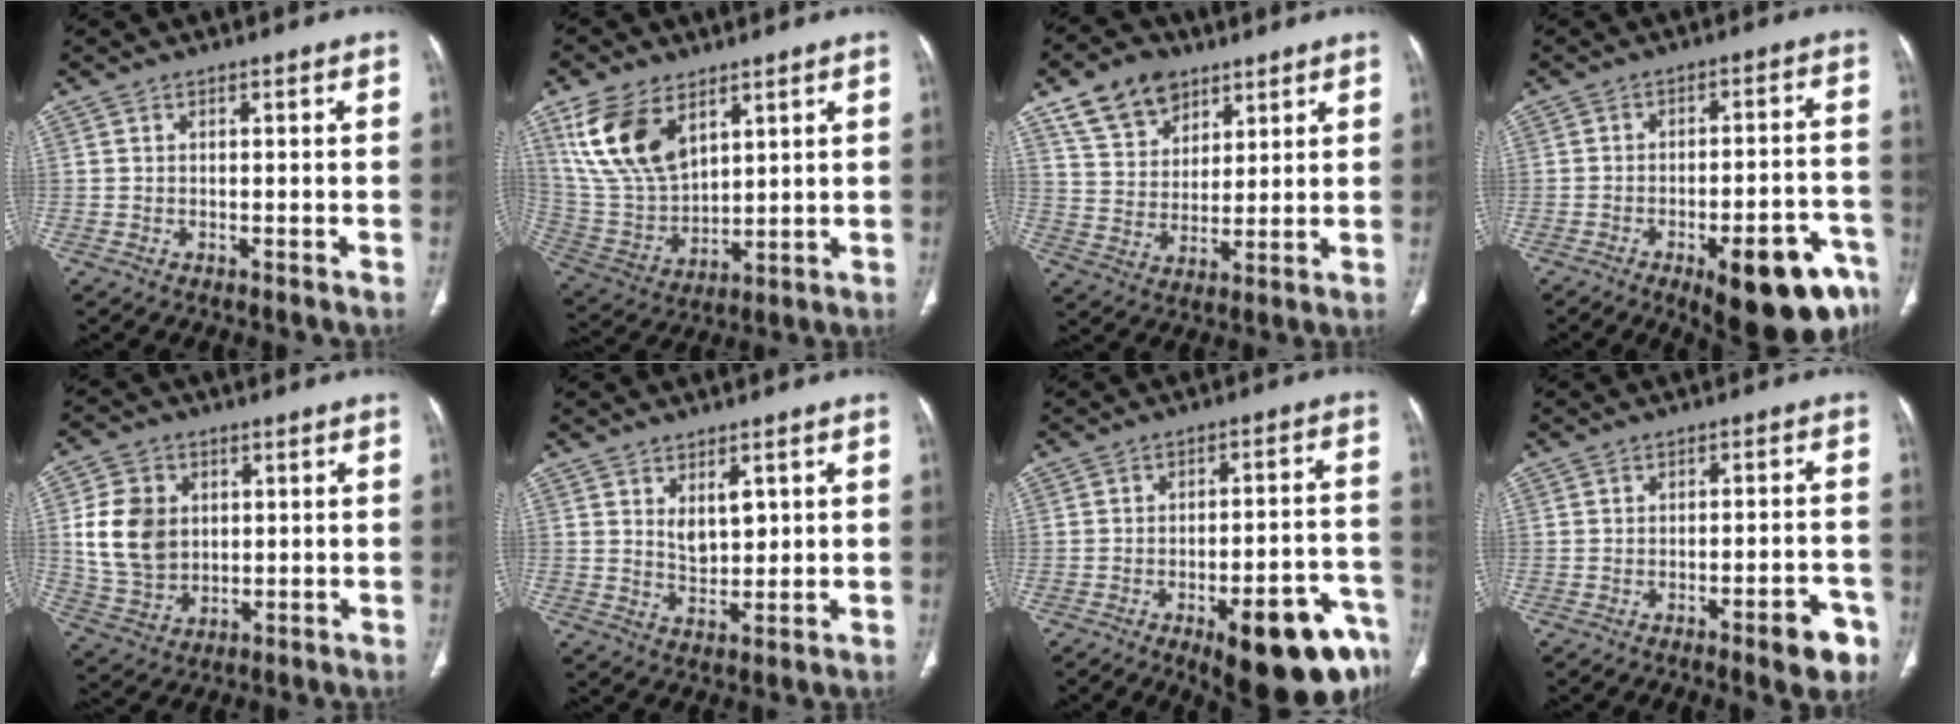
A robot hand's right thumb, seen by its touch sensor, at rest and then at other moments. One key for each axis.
{"total": 15.7, "fx": 7.9, "fy": 8.9, "fz": 10.2, "tx": -0.186, "ty": -0.028, "tz": 0.170}
{"total": 11.7, "fx": 7.3, "fy": 7.7, "fz": 5.0, "tx": -0.066, "ty": -0.024, "tz": 0.136}
{"total": 17.7, "fx": -9.7, "fy": 5.8, "fz": 13.6, "tx": -0.108, "ty": 0.057, "tz": -0.120}
{"total": 11.0, "fx": 1.9, "fy": 8.7, "fz": 6.5, "tx": -0.100, "ty": -0.006, "tz": 0.044}
{"total": 4.7, "fx": 1.7, "fy": 2.6, "fz": 3.5, "tx": -0.046, "ty": -0.019, "tz": 0.036}
{"total": 19.0, "fx": -10.4, "fy": 6.1, "fz": 14.6, "tx": -0.119, "ty": 0.062, "tz": -0.132}
{"total": 8.4, "fx": -4.4, "fy": 2.6, "fz": 6.7, "tx": -0.066, "ty": 0.026, "tz": -0.051}